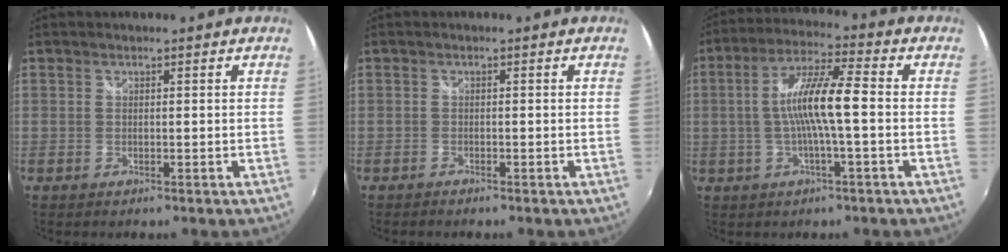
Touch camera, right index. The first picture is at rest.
{"total": 1.0, "force": [-0.9, 0.2, 0.1], "torque": [-0.008, -0.005, -0.018]}
{"total": 9.8, "force": [-1.0, 0.7, 9.8], "torque": [-0.190, 0.012, -0.019]}